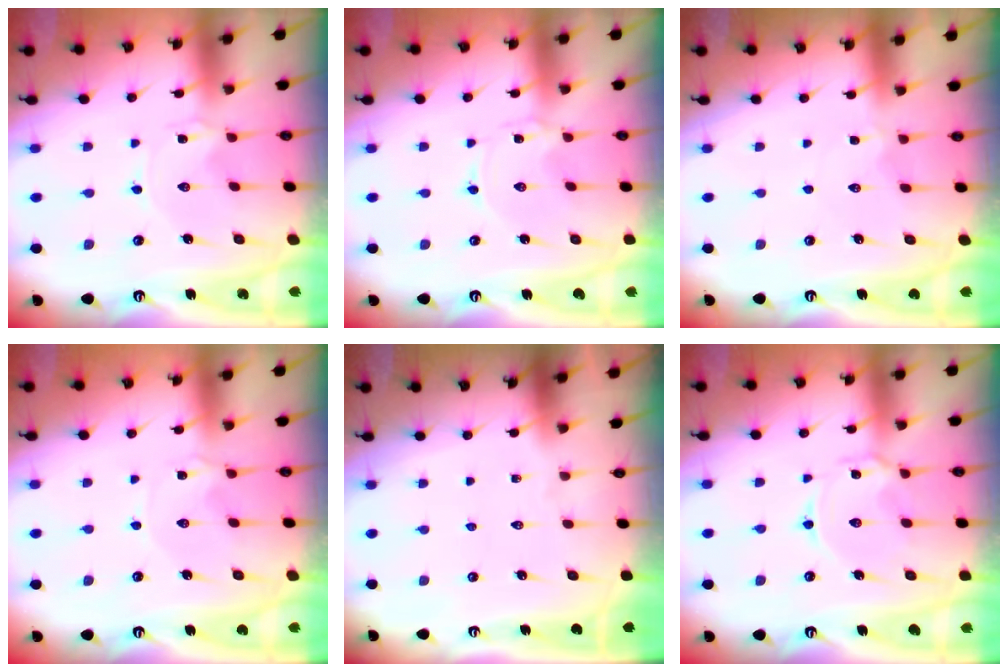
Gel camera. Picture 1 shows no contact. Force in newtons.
{"total": 0.0}
{"total": 2.4, "press": 2.4, "slide": 0.4}
{"total": 0.7, "press": 0.6, "slide": 0.3}
{"total": 0.0}
{"total": 3.0, "press": 3.0, "slide": 0.3}